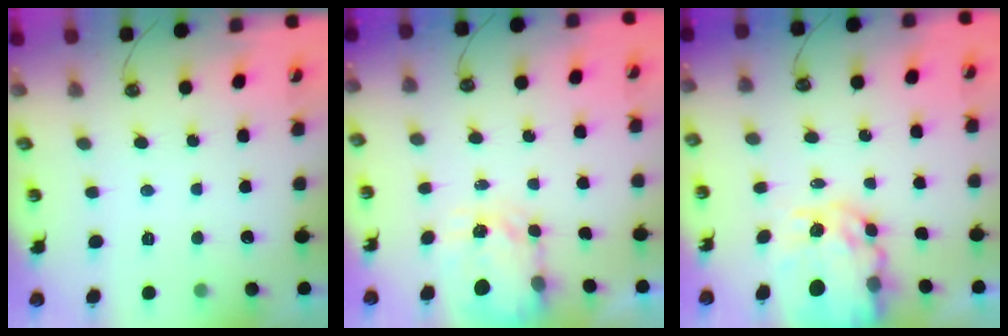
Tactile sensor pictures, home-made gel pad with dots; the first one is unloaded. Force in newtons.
{"total": 3.8, "press": 3.8, "slide": 0.4}
{"total": 11.9, "press": 11.8, "slide": 1.1}